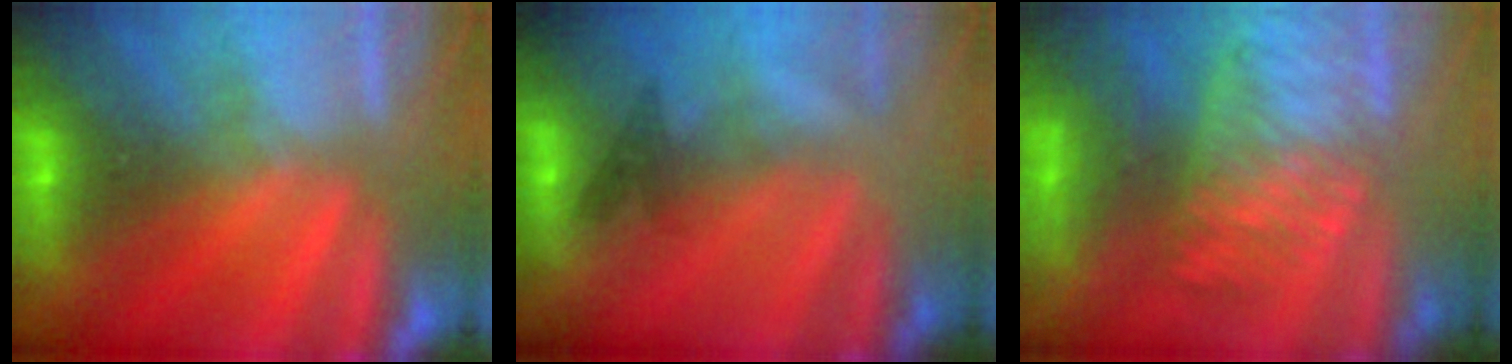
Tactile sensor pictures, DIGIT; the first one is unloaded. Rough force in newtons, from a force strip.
{"total": 2.2}
{"total": 11.8}